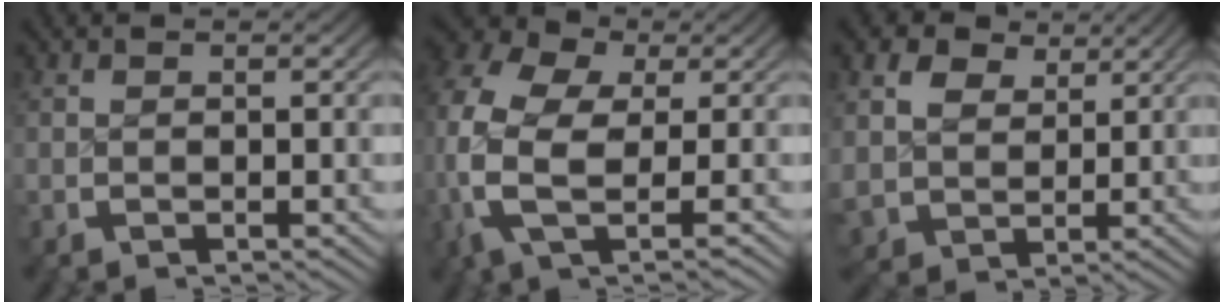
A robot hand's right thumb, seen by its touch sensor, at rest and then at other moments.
{"total": 11.7, "force": [0.3, 8.0, 8.5], "torque": [-0.201, -0.032, 0.006]}
{"total": 5.6, "force": [2.1, 4.6, 2.4], "torque": [-0.061, -0.021, 0.049]}